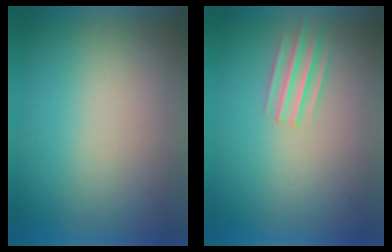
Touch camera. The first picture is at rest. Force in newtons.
{"total": 1.9}